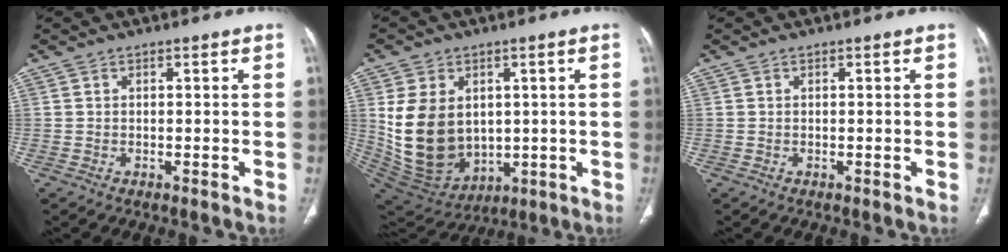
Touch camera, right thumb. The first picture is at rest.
{"total": 16.1, "force": [1.6, 12.1, 10.5], "torque": [-0.172, -0.012, 0.068]}
{"total": 0.0}